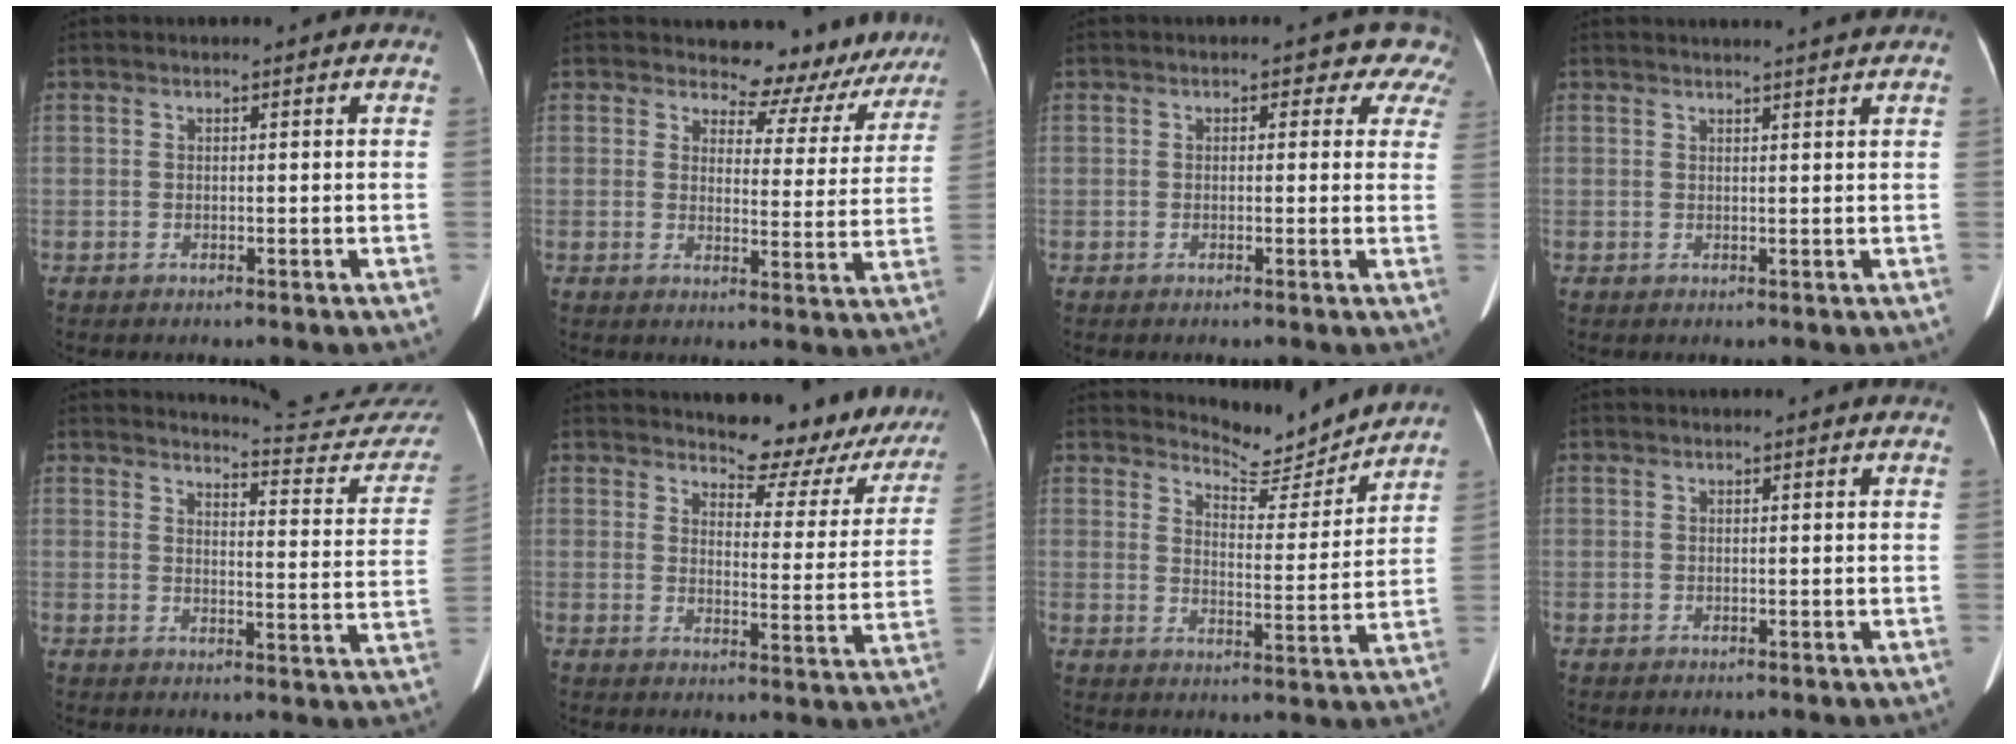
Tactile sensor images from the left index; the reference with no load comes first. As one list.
[{"total": 10.4, "force": [9.7, 3.8, 0.6], "torque": [0.017, -0.024, 0.090]}, {"total": 5.3, "force": [4.0, 3.2, 1.2], "torque": [0.011, 0.005, 0.016]}, {"total": 5.1, "force": [4.8, -0.7, 1.8], "torque": [-0.022, 0.010, 0.052]}, {"total": 14.5, "force": [14.4, 0.5, 1.3], "torque": [0.002, -0.094, 0.149]}, {"total": 13.5, "force": [12.4, 4.1, 3.3], "torque": [-0.019, -0.036, 0.130]}, {"total": 7.9, "force": [7.8, 0.6, -0.1], "torque": [-0.012, -0.019, 0.116]}, {"total": 0.0}]